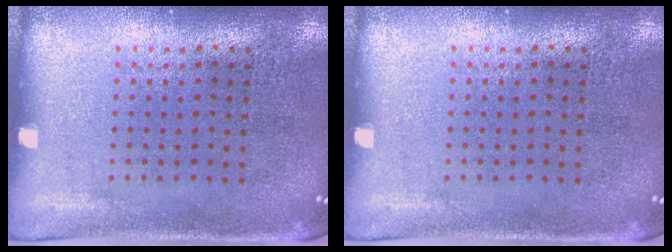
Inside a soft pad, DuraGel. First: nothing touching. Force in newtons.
{"total": 0.0}